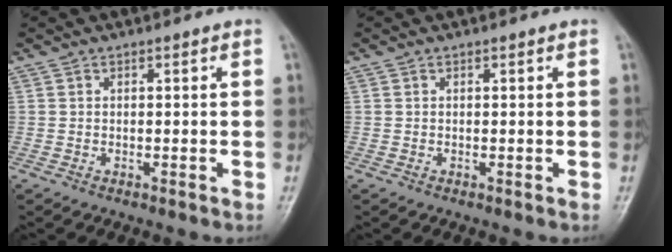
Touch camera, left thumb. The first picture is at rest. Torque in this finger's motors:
{"motor_torque": [-0.14, -0.01, -0.02, 0.15, 0.00]}